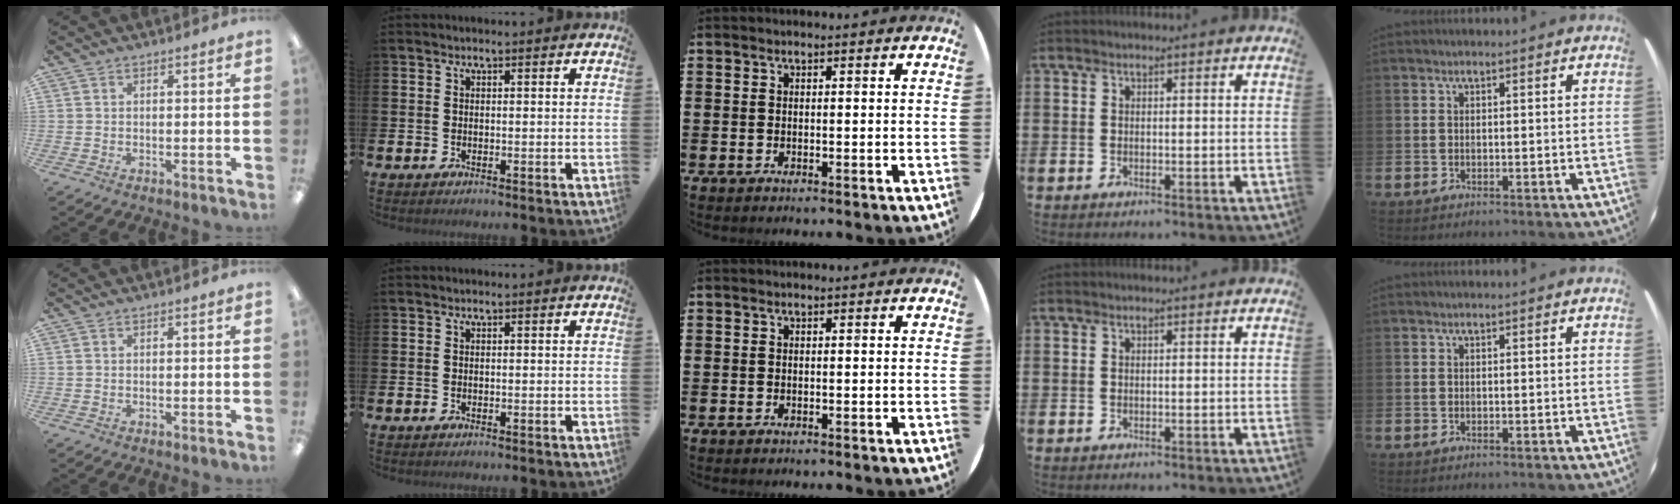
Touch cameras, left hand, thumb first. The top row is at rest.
{}